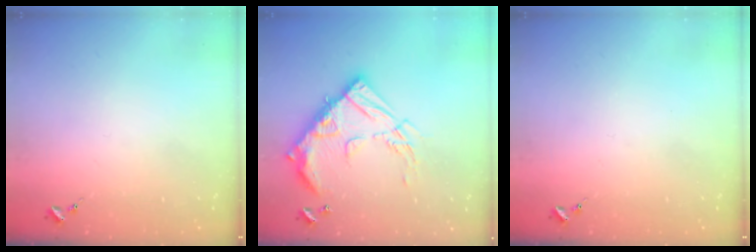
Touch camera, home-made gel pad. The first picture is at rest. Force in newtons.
{"total": 21.3, "press": 21.2, "slide": 2.1}
{"total": 0.0}